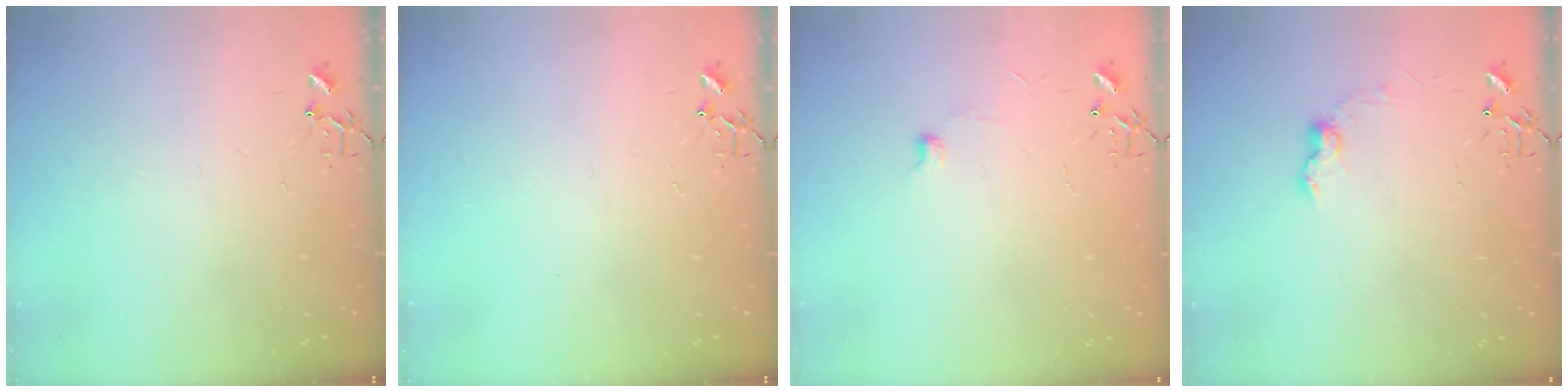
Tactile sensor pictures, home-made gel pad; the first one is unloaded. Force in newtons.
{"total": 0.0}
{"total": 5.6, "press": 5.6, "slide": 0.7}
{"total": 7.8, "press": 7.8, "slide": 0.8}